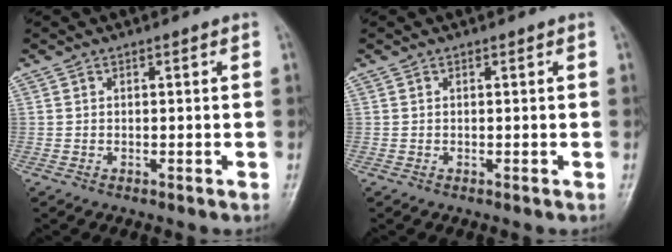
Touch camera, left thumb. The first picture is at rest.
{"total": 0.0}